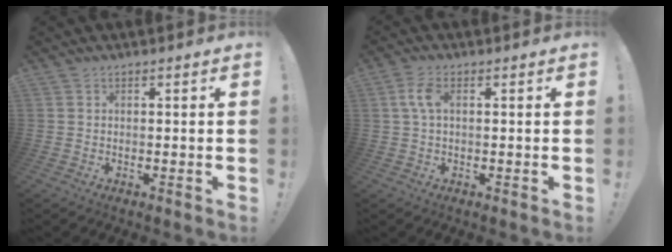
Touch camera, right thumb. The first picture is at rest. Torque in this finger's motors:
{"motor_torque": [-0.07, 0.28, 0.74, -0.10, -0.05]}